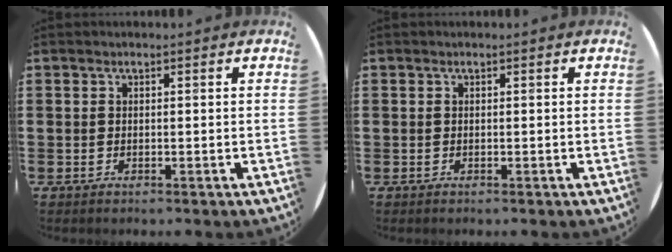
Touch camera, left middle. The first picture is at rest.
{"total": 0.0}